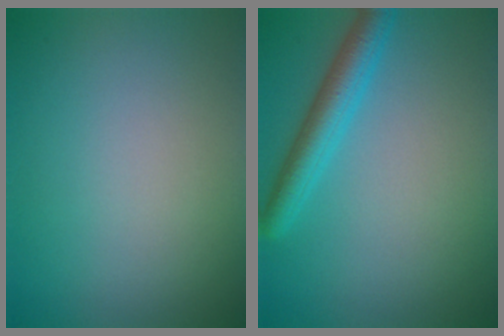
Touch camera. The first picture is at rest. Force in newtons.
{"total": 3.5, "press": 3.5, "slide": 0.3}